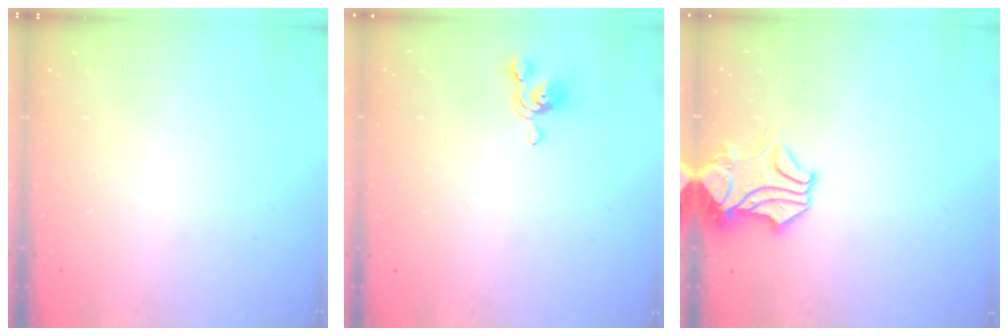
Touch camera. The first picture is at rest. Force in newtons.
{"total": 2.6, "press": 2.5, "slide": 0.7}
{"total": 1.8, "press": 1.2, "slide": 1.2}